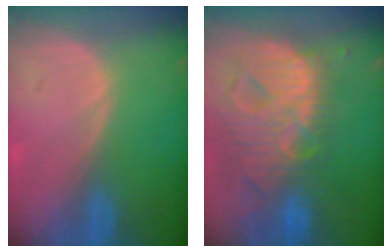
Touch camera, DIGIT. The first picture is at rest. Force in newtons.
{"total": 13.7, "press": 11.7, "slide": 7.2}